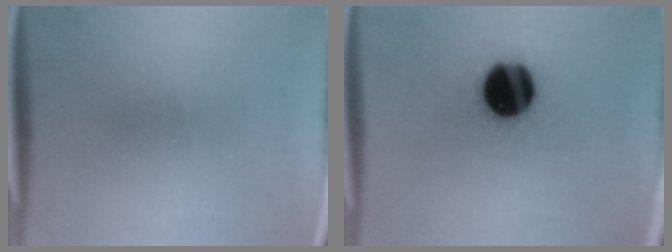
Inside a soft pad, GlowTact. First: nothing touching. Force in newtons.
{"total": 19.3}